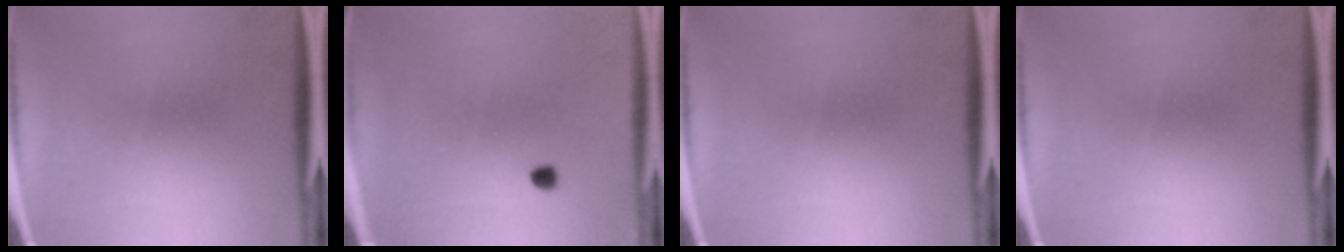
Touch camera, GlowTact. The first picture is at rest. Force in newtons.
{"total": 1.0}
{"total": 0.0}
{"total": 0.0}